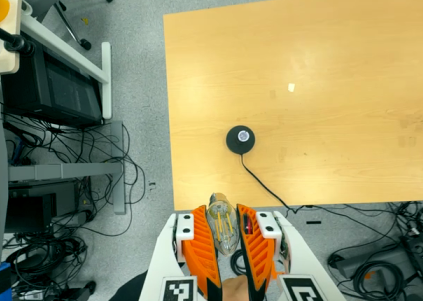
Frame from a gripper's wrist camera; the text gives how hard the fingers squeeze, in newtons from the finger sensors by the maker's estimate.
{"total": 21.3, "left": 25.6, "right": 16.9}